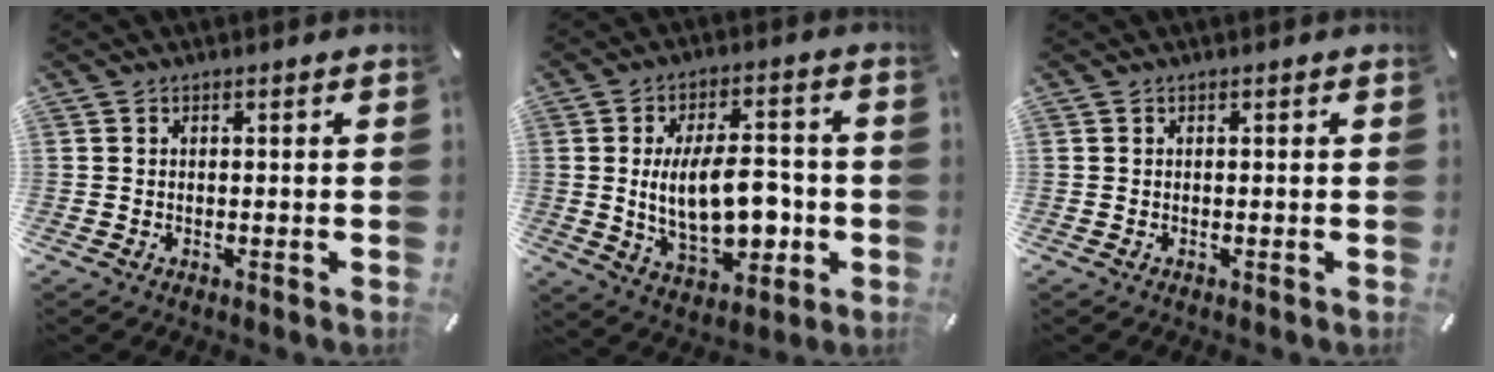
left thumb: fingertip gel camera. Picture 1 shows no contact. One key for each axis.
{"total": 16.5, "fx": -1.0, "fy": 9.1, "fz": 13.8, "tx": -0.234, "ty": 0.000, "tz": -0.016}
{"total": 0.0}